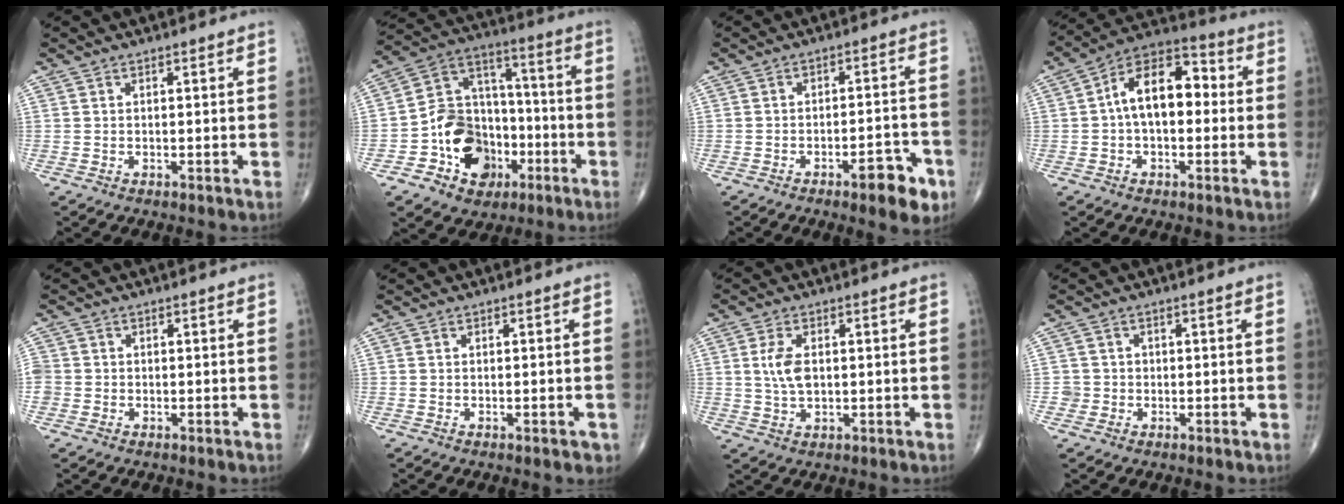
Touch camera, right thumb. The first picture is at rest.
{"total": 16.9, "force": [-6.2, 13.3, 8.5], "torque": [-0.097, 0.069, -0.101]}
{"total": 8.2, "force": [-4.4, 2.7, 6.4], "torque": [-0.070, 0.028, -0.056]}
{"total": 13.0, "force": [0.5, 7.7, 10.4], "torque": [-0.151, 0.042, -0.006]}
{"total": 2.8, "force": [-0.5, 2.6, 0.8], "torque": [-0.011, 0.008, -0.012]}
{"total": 1.9, "force": [-0.8, 0.7, 1.5], "torque": [-0.014, -0.001, -0.007]}
{"total": 5.3, "force": [0.7, 2.9, 4.4], "torque": [-0.091, -0.003, 0.014]}
{"total": 2.1, "force": [-0.3, 2.0, -0.1], "torque": [0.020, 0.009, -0.010]}